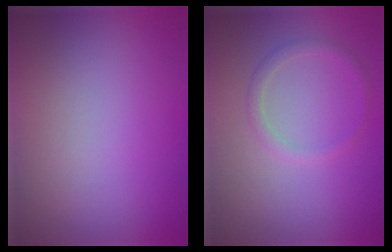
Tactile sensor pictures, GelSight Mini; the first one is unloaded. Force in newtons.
{"total": 1.3, "press": 1.3, "slide": 0.1}